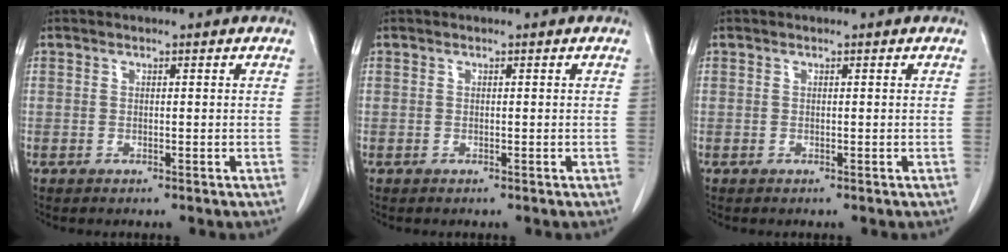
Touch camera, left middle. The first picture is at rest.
{"total": 0.0}
{"total": 0.0}